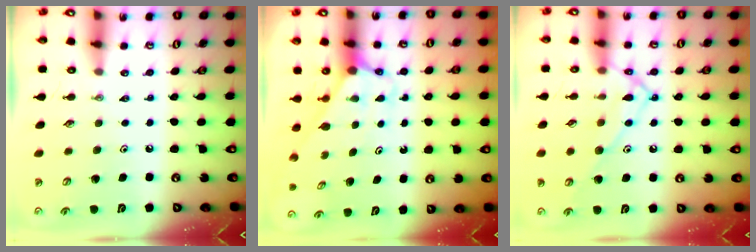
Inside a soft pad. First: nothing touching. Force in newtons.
{"total": 2.5, "press": 2.5, "slide": 0.2}
{"total": 12.5, "press": 12.5, "slide": 0.9}